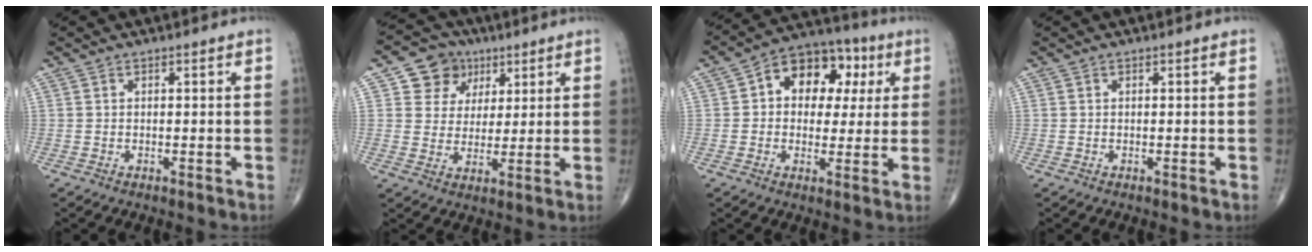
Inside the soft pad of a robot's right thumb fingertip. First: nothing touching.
{"total": 8.9, "force": [4.0, 7.5, 2.6], "torque": [-0.006, -0.009, 0.064]}
{"total": 13.8, "force": [3.5, 9.8, 9.1], "torque": [-0.079, 0.019, 0.042]}
{"total": 0.0}